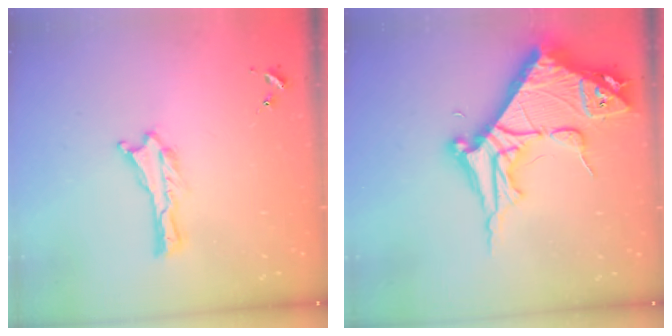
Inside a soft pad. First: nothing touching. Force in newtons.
{"total": 10.6, "press": 10.6, "slide": 1.1}